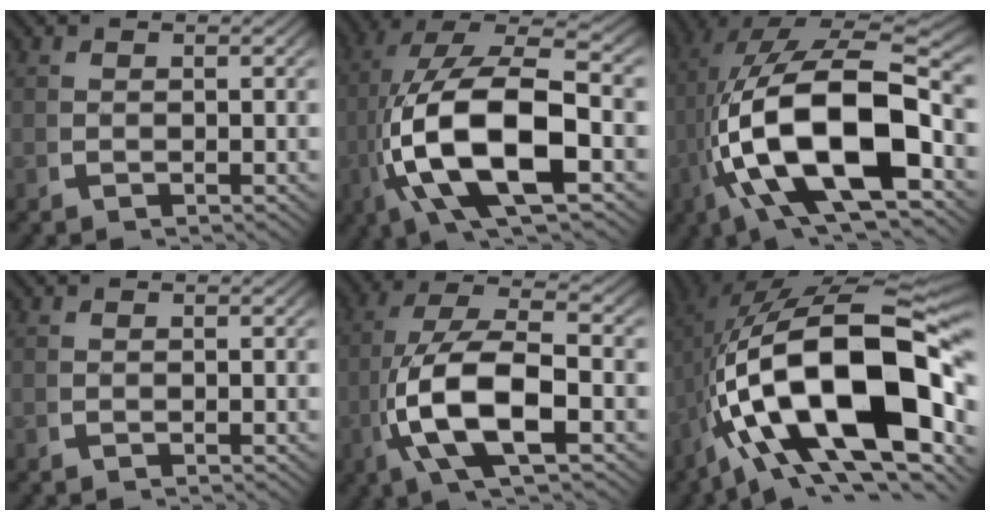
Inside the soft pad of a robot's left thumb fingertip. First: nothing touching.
{"total": 15.5, "force": [-0.6, 8.0, 13.3], "torque": [-0.297, -0.049, 0.015]}
{"total": 18.4, "force": [-0.5, 10.0, 15.5], "torque": [-0.316, -0.056, 0.017]}
{"total": 0.0}
{"total": 10.5, "force": [-0.3, 5.2, 9.2], "torque": [-0.214, -0.034, 0.008]}
{"total": 24.3, "force": [-1.6, 13.6, 20.1], "torque": [-0.367, -0.077, 0.017]}